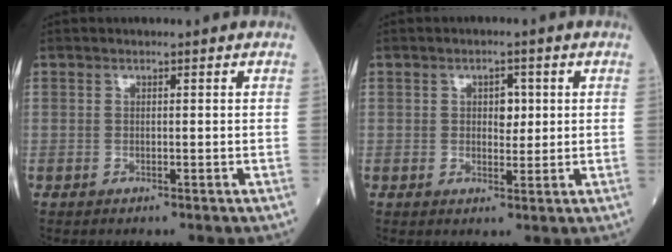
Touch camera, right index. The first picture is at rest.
{"total": 2.9, "force": [0.6, 1.9, 2.2], "torque": [-0.027, 0.004, 0.010]}